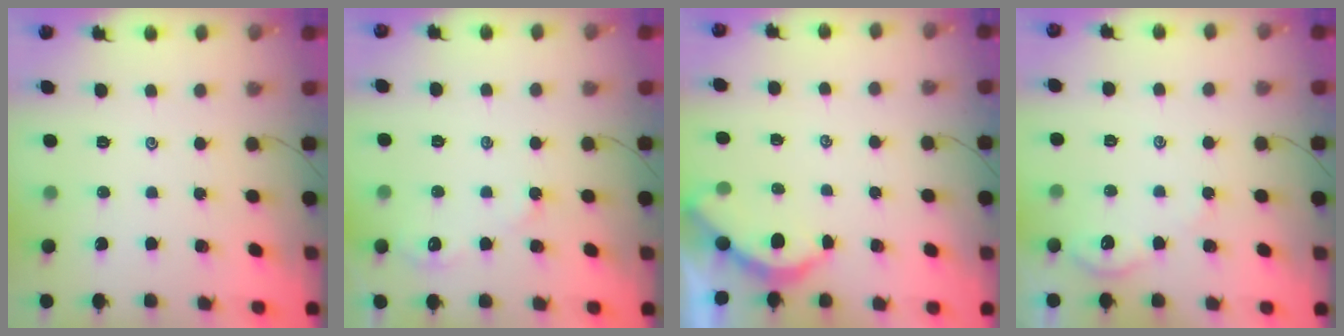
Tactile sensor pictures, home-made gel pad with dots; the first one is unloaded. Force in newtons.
{"total": 2.8, "press": 2.8, "slide": 0.4}
{"total": 3.1, "press": 3.0, "slide": 0.2}
{"total": 2.4, "press": 2.4, "slide": 0.3}